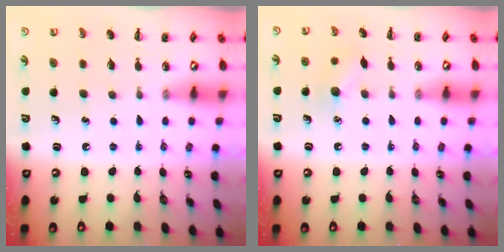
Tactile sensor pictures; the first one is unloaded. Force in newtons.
{"total": 7.5, "press": 7.3, "slide": 1.7}